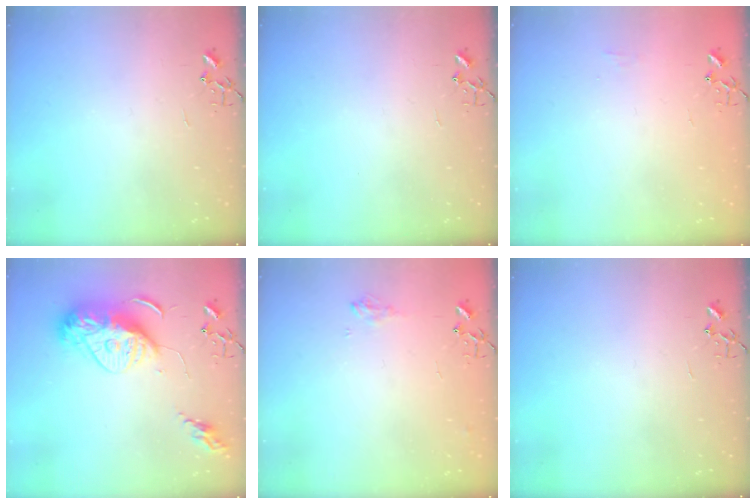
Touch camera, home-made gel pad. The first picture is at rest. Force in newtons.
{"total": 0.0}
{"total": 5.1, "press": 5.1, "slide": 0.7}
{"total": 15.7, "press": 15.6, "slide": 1.4}
{"total": 7.7, "press": 7.7, "slide": 0.9}
{"total": 0.0}